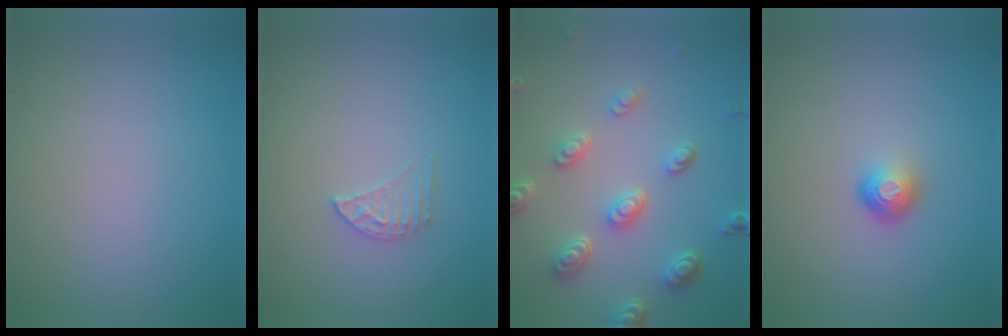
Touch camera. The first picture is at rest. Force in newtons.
{"total": 1.5, "press": 1.5, "slide": 0.2}
{"total": 5.1, "press": 3.8, "slide": 3.4}
{"total": 1.8, "press": 1.2, "slide": 1.3}